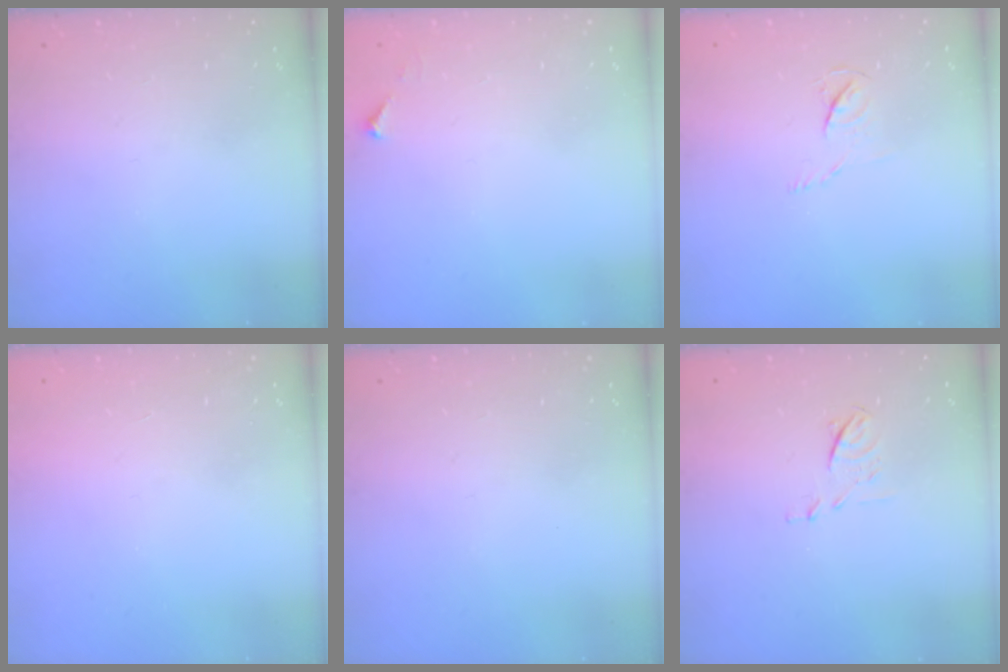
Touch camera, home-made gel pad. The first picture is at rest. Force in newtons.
{"total": 3.4, "press": 3.4, "slide": 0.4}
{"total": 3.9, "press": 3.8, "slide": 0.4}
{"total": 1.6, "press": 1.6, "slide": 0.1}
{"total": 0.0}
{"total": 4.8, "press": 4.7, "slide": 0.9}